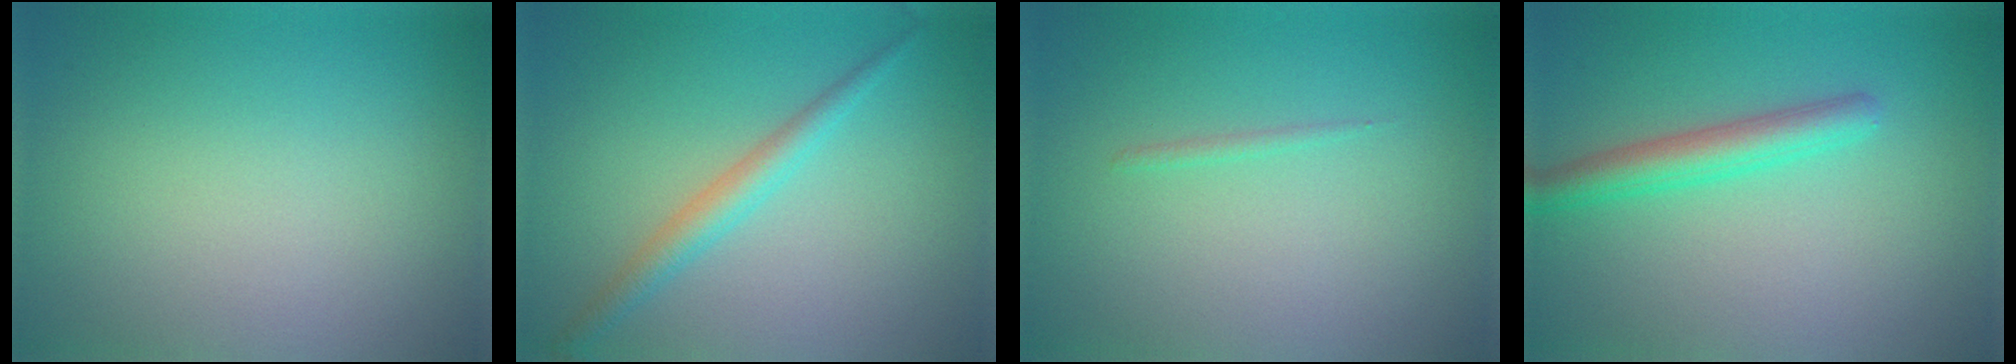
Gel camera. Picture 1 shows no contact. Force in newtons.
{"total": 2.4, "press": 2.3, "slide": 0.2}
{"total": 0.5, "press": 0.5, "slide": 0.1}
{"total": 3.1, "press": 3.1, "slide": 0.1}